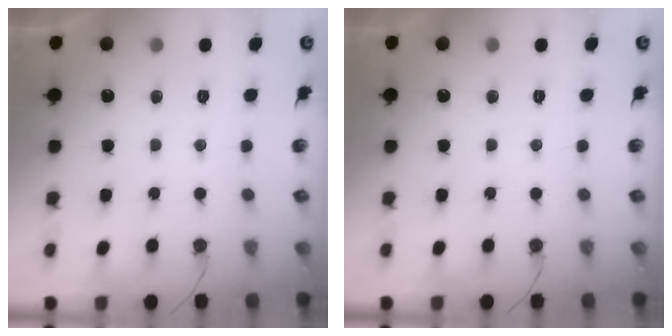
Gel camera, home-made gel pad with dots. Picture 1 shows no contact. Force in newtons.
{"total": 0.0}